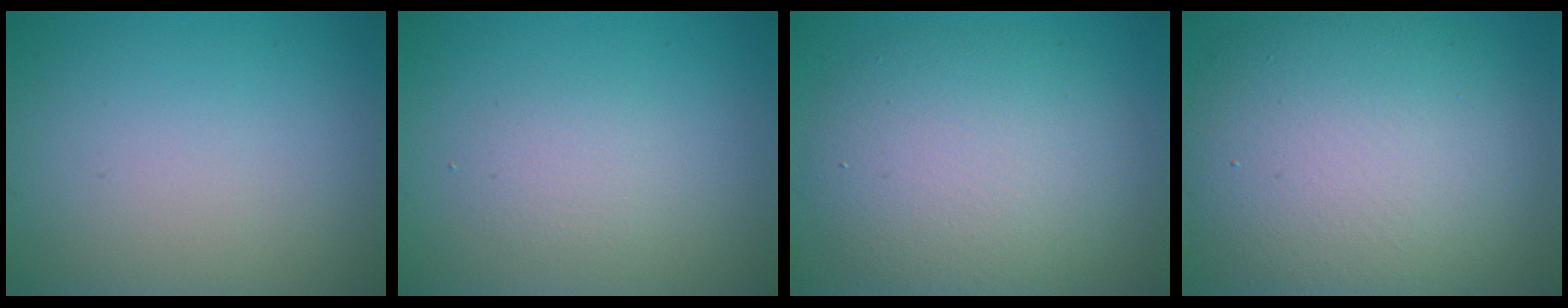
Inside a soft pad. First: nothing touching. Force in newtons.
{"total": 1.7, "press": 1.6, "slide": 0.1}
{"total": 7.8, "press": 7.7, "slide": 0.9}
{"total": 12.1, "press": 12.1, "slide": 1.1}